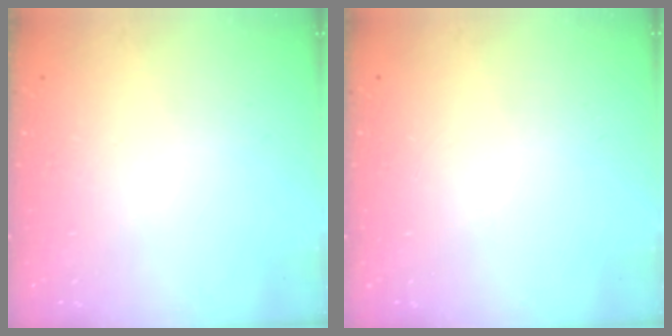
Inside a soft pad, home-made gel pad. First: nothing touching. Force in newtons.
{"total": 0.0}